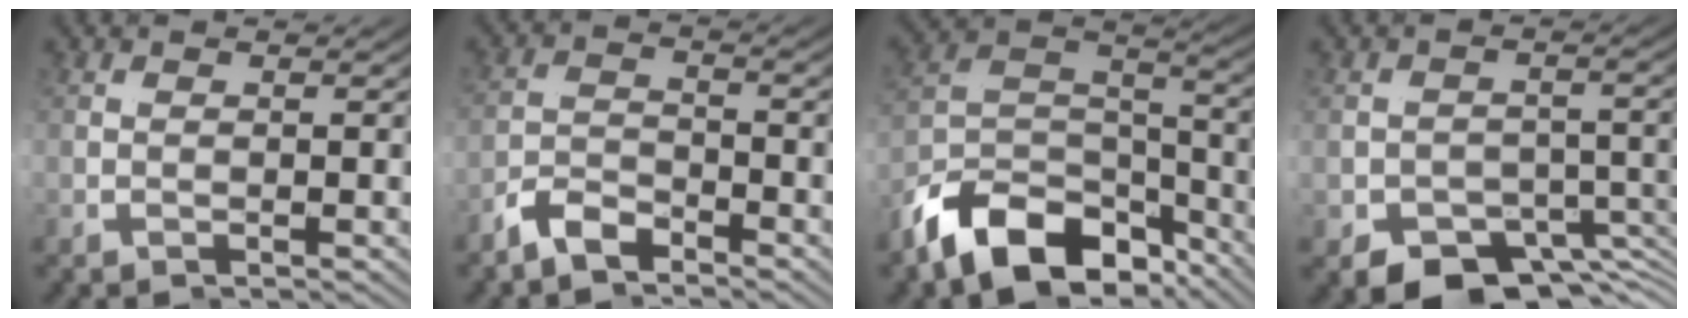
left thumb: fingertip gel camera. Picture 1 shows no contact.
{"total": 3.6, "force": [-3.4, 0.6, -1.3], "torque": [0.024, 0.011, -0.077]}
{"total": 8.3, "force": [-5.9, 4.0, 4.3], "torque": [-0.116, -0.008, -0.100]}
{"total": 6.8, "force": [-3.6, 4.4, 3.7], "torque": [-0.063, -0.033, -0.050]}